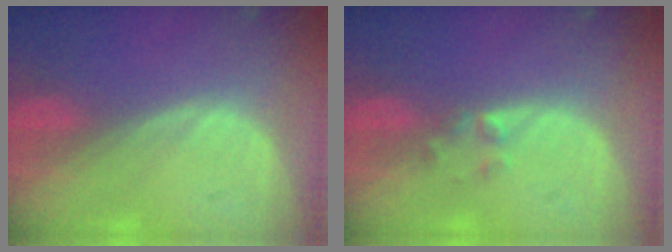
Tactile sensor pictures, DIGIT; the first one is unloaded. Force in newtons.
{"total": 1.6, "press": 1.4, "slide": 0.9}